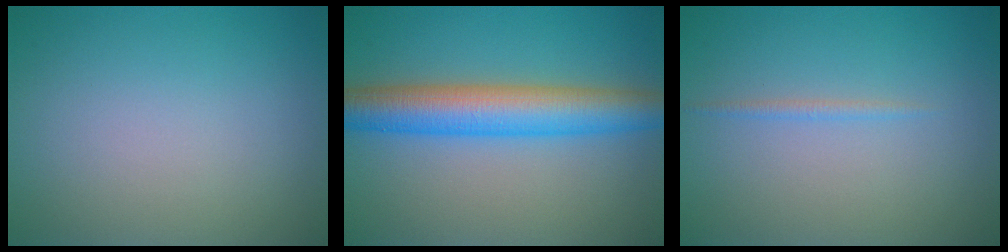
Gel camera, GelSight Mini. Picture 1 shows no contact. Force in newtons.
{"total": 7.0, "press": 7.0, "slide": 0.2}
{"total": 0.7, "press": 0.7, "slide": 0.1}